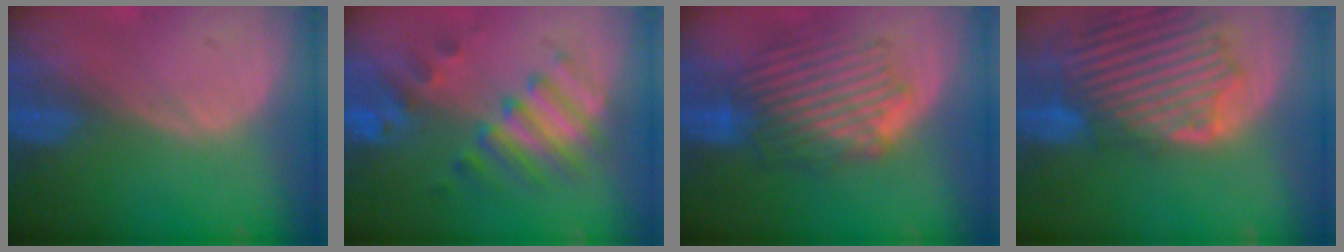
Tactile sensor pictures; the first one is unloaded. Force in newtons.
{"total": 7.6, "press": 7.5, "slide": 1.4}
{"total": 8.8, "press": 8.3, "slide": 2.9}
{"total": 13.4, "press": 11.6, "slide": 6.6}